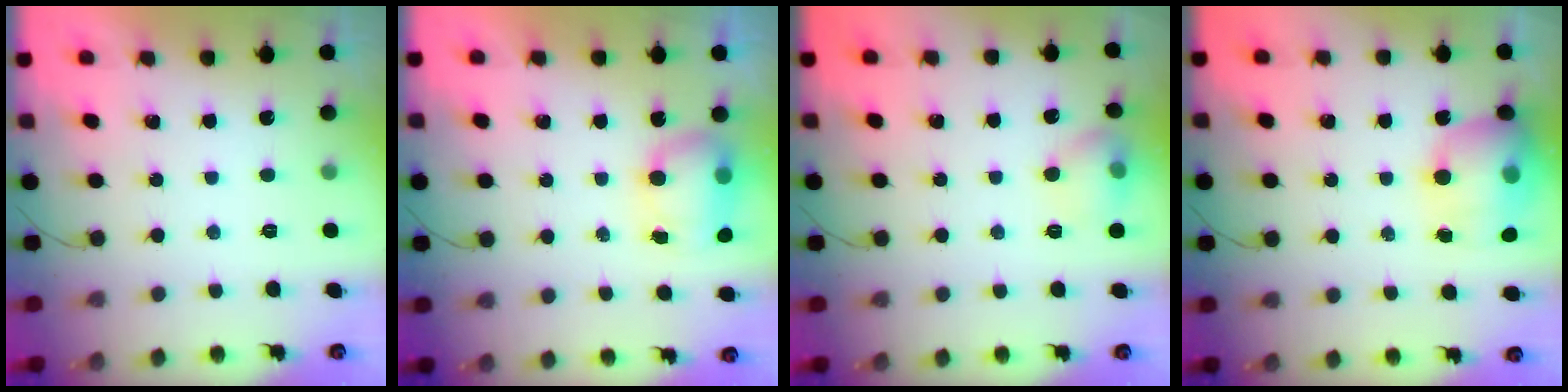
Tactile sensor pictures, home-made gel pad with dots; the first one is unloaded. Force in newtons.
{"total": 7.4, "press": 7.2, "slide": 1.3}
{"total": 8.2, "press": 8.1, "slide": 1.1}
{"total": 14.5, "press": 14.2, "slide": 3.3}